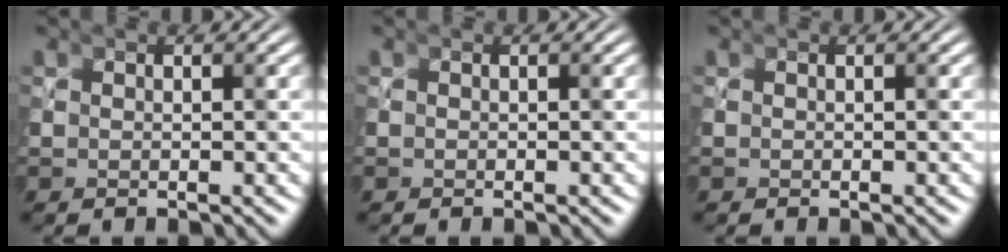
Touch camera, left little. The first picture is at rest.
{"total": 0.0}
{"total": 0.0}